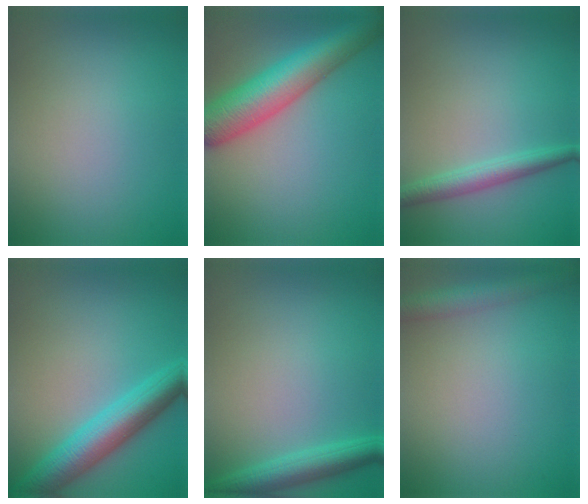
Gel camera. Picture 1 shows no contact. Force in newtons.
{"total": 8.4, "press": 8.4, "slide": 0.3}
{"total": 2.7, "press": 2.7, "slide": 0.1}
{"total": 6.5, "press": 6.5, "slide": 0.2}
{"total": 3.6, "press": 3.6, "slide": 0.2}
{"total": 2.8, "press": 2.8, "slide": 0.2}